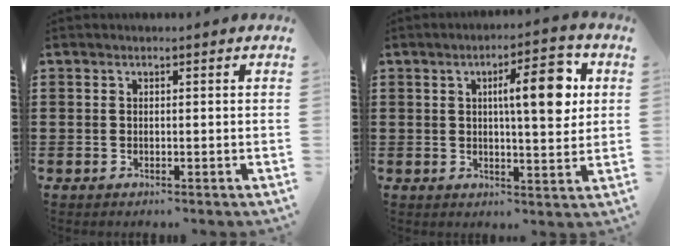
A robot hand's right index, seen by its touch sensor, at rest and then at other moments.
{"total": 9.0, "force": [2.4, 2.5, 8.3], "torque": [-0.130, -0.003, 0.030]}